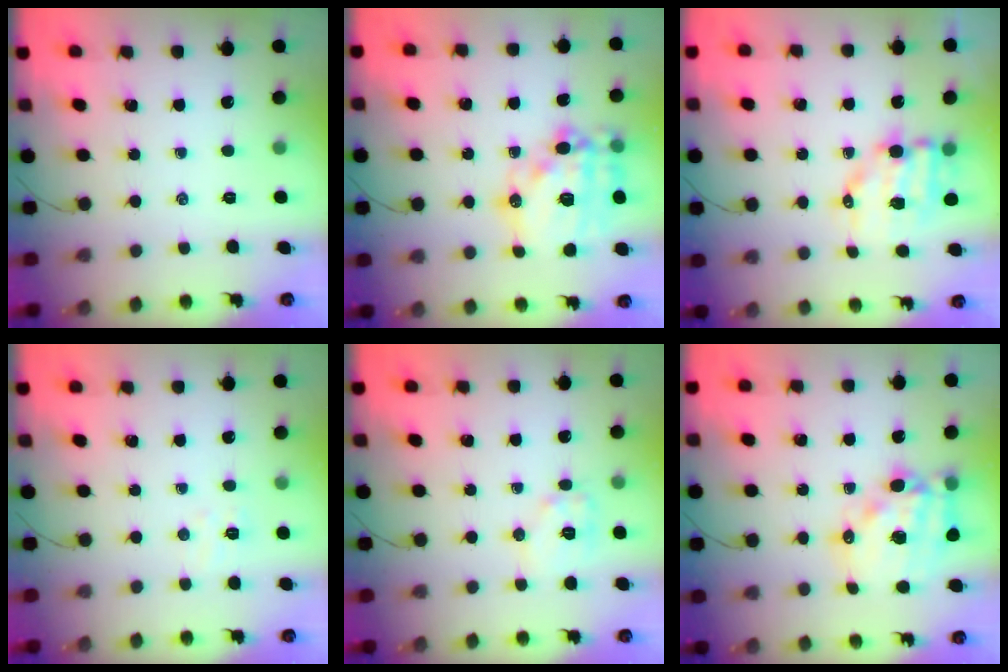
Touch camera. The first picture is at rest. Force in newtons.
{"total": 20.1, "press": 19.7, "slide": 3.7}
{"total": 9.7, "press": 9.6, "slide": 1.5}
{"total": 4.8, "press": 4.7, "slide": 1.1}
{"total": 8.6, "press": 8.6, "slide": 0.1}
{"total": 16.8, "press": 16.4, "slide": 4.0}